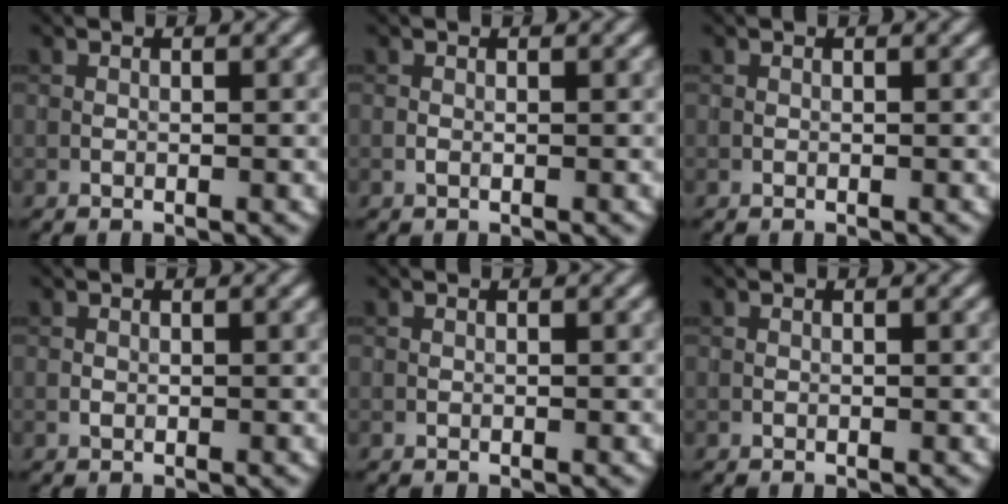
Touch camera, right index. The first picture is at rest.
{"total": 0.0}
{"total": 0.0}
{"total": 0.0}
{"total": 0.0}
{"total": 0.0}